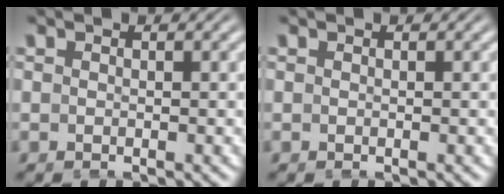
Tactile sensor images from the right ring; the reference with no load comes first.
{"total": 0.0}